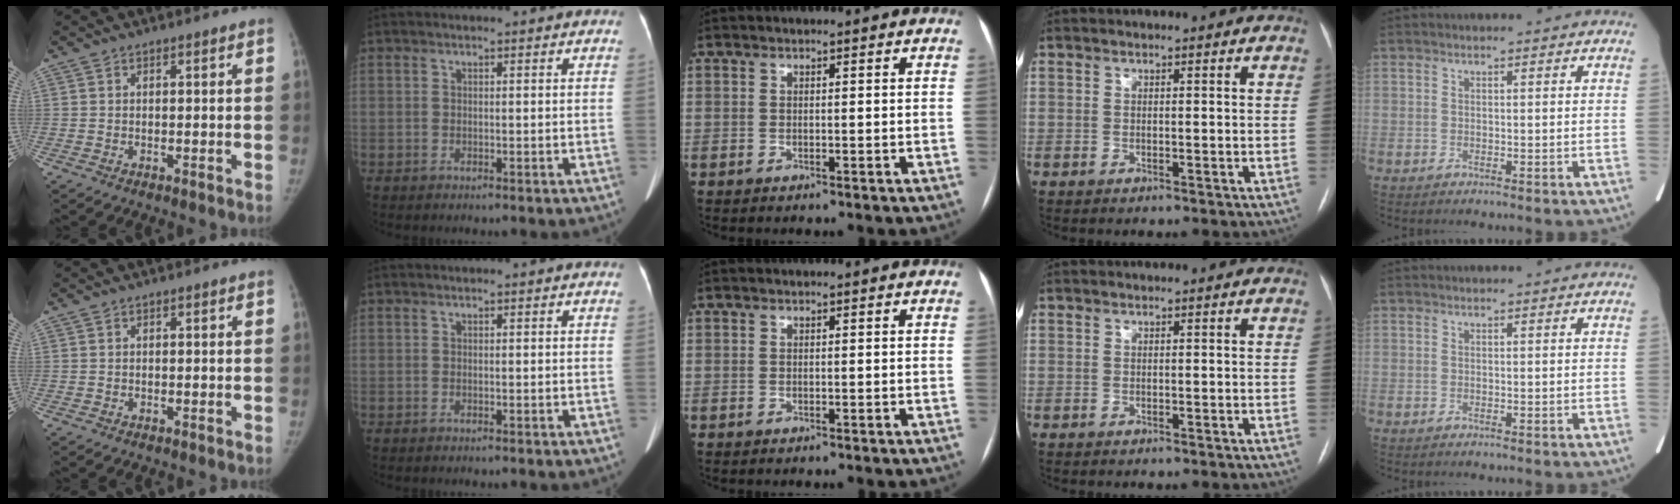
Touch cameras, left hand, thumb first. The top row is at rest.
{}